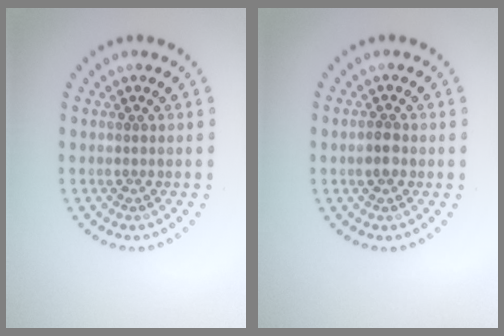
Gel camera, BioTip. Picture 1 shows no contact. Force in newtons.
{"total": 1.4, "press": 1.4, "slide": 0.2}